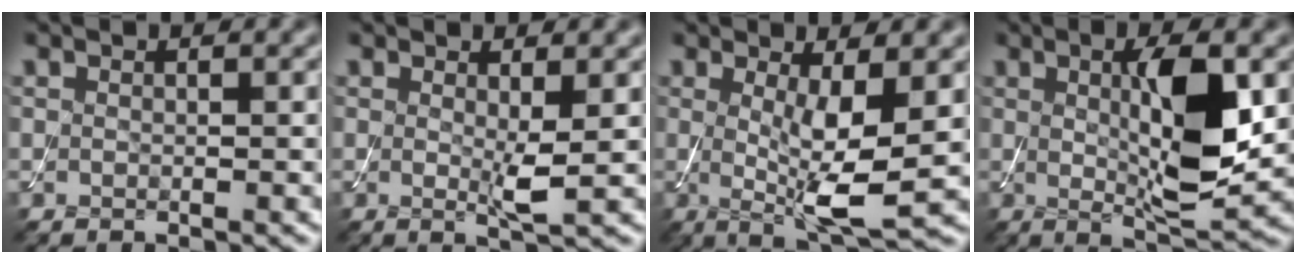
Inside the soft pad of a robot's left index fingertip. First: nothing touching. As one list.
[{"total": 2.0, "force": [0.3, 0.2, 2.0], "torque": [-0.039, -0.009, 0.005]}, {"total": 5.9, "force": [-0.1, 1.2, 5.8], "torque": [-0.097, -0.016, 0.004]}, {"total": 7.5, "force": [0.8, 1.9, 7.2], "torque": [-0.118, -0.007, 0.018]}]